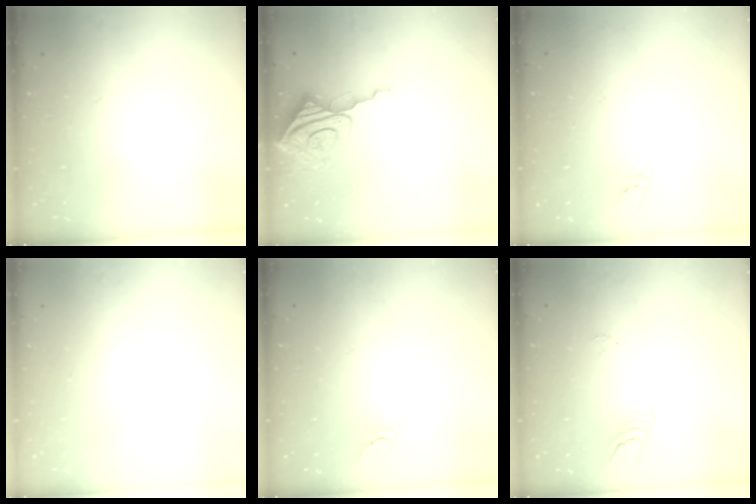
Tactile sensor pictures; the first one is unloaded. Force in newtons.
{"total": 9.7, "press": 9.6, "slide": 1.1}
{"total": 2.9, "press": 2.9, "slide": 0.3}
{"total": 0.0}
{"total": 3.3, "press": 3.3, "slide": 0.3}
{"total": 5.9, "press": 5.8, "slide": 0.7}